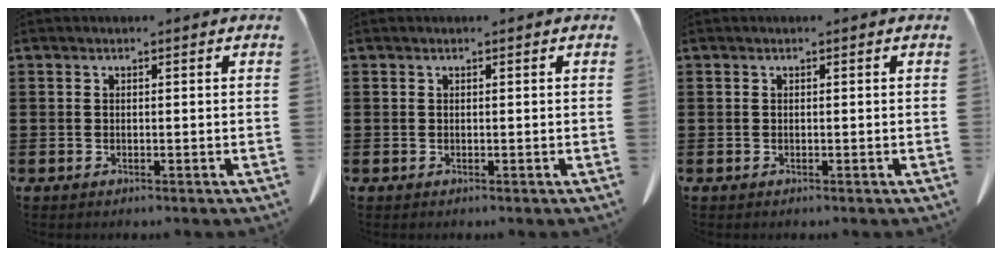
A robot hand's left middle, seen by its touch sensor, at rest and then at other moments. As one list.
[{"total": 0.0}, {"total": 0.0}]